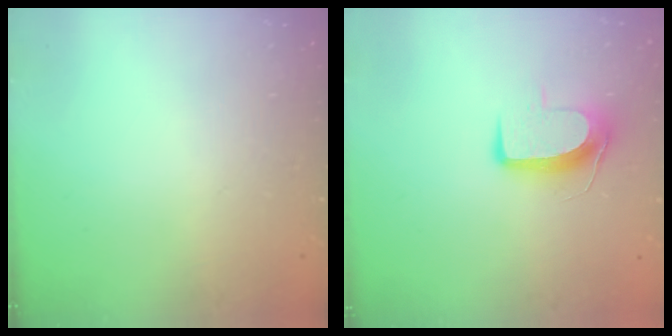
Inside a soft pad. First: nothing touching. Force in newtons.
{"total": 8.8, "press": 8.7, "slide": 0.6}